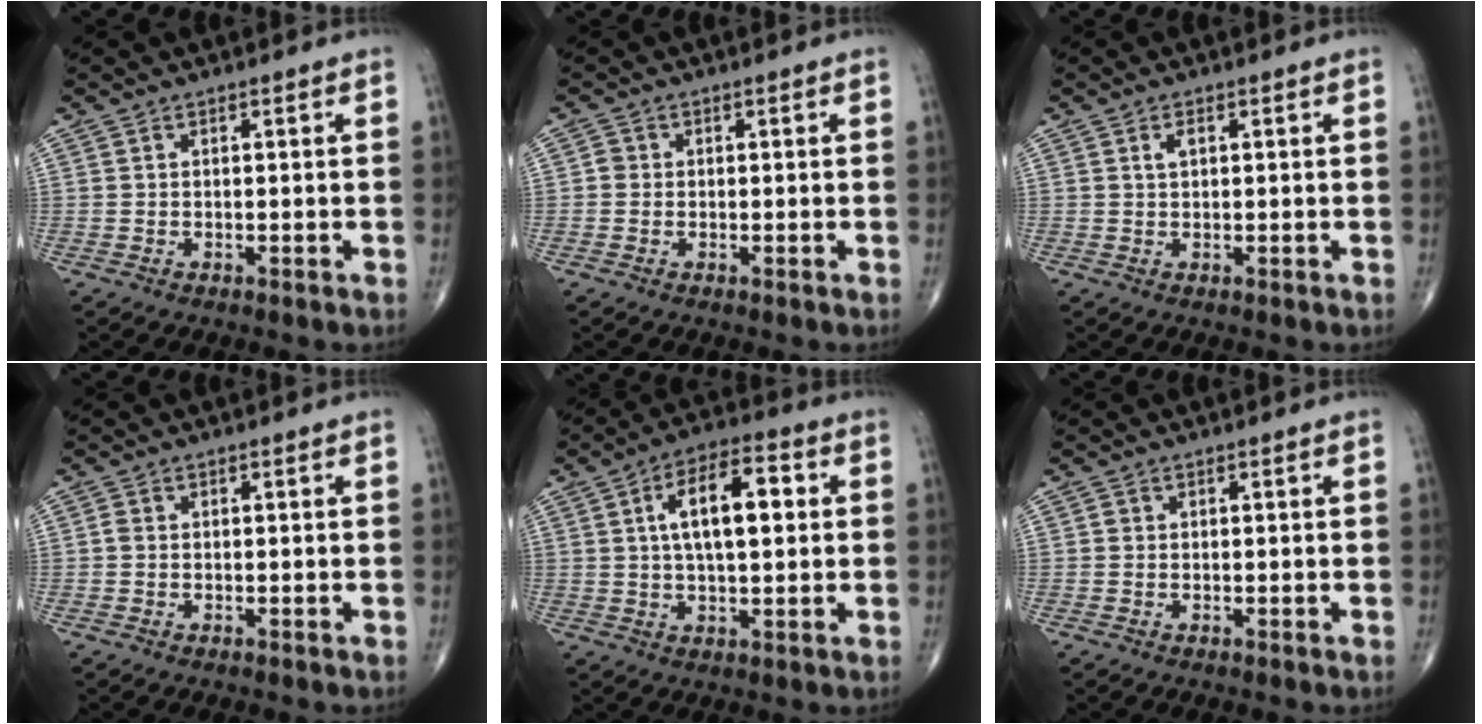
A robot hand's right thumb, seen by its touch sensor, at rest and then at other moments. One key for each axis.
{"total": 1.4, "fx": -0.1, "fy": 1.3, "fz": 0.5, "tx": 0.000, "ty": 0.004, "tz": -0.006}
{"total": 1.6, "fx": 0.5, "fy": 0.8, "fz": 1.2, "tx": -0.022, "ty": 0.002, "tz": 0.010}
{"total": 0.8, "fx": -0.1, "fy": 0.7, "fz": 0.5, "tx": -0.007, "ty": 0.001, "tz": -0.005}
{"total": 12.1, "fx": 2.3, "fy": 5.4, "fz": 10.6, "tx": -0.167, "ty": 0.015, "tz": 0.034}
{"total": 0.6, "fx": 0.0, "fy": 0.5, "fz": 0.2, "tx": 0.000, "ty": 0.002, "tz": -0.001}